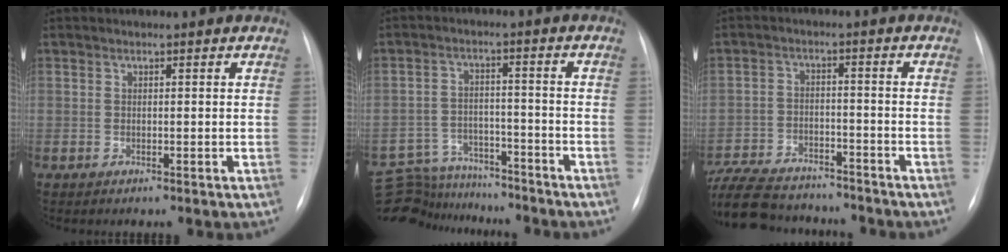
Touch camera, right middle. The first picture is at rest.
{"total": 16.5, "force": [-14.9, 5.6, 4.2], "torque": [-0.104, 0.011, -0.222]}
{"total": 18.1, "force": [-15.7, 6.0, 6.8], "torque": [-0.182, -0.014, -0.239]}